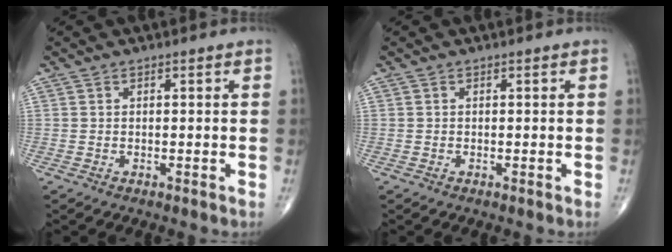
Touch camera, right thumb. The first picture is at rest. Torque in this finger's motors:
{"motor_torque": [0.13, 0.07, 0.07, 0.00, -0.01]}